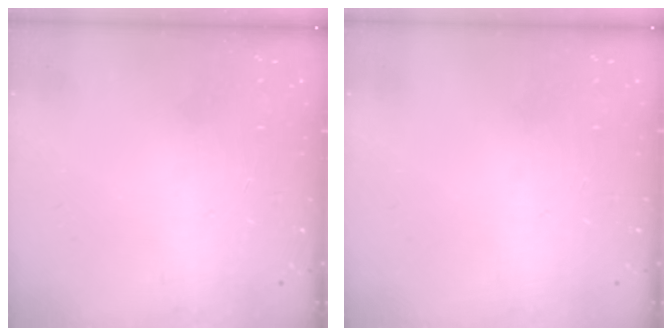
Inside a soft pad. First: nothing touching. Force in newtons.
{"total": 0.0}